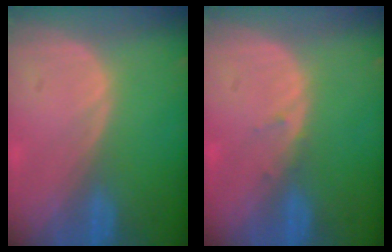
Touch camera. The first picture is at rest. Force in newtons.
{"total": 0.9, "press": 0.6, "slide": 0.6}